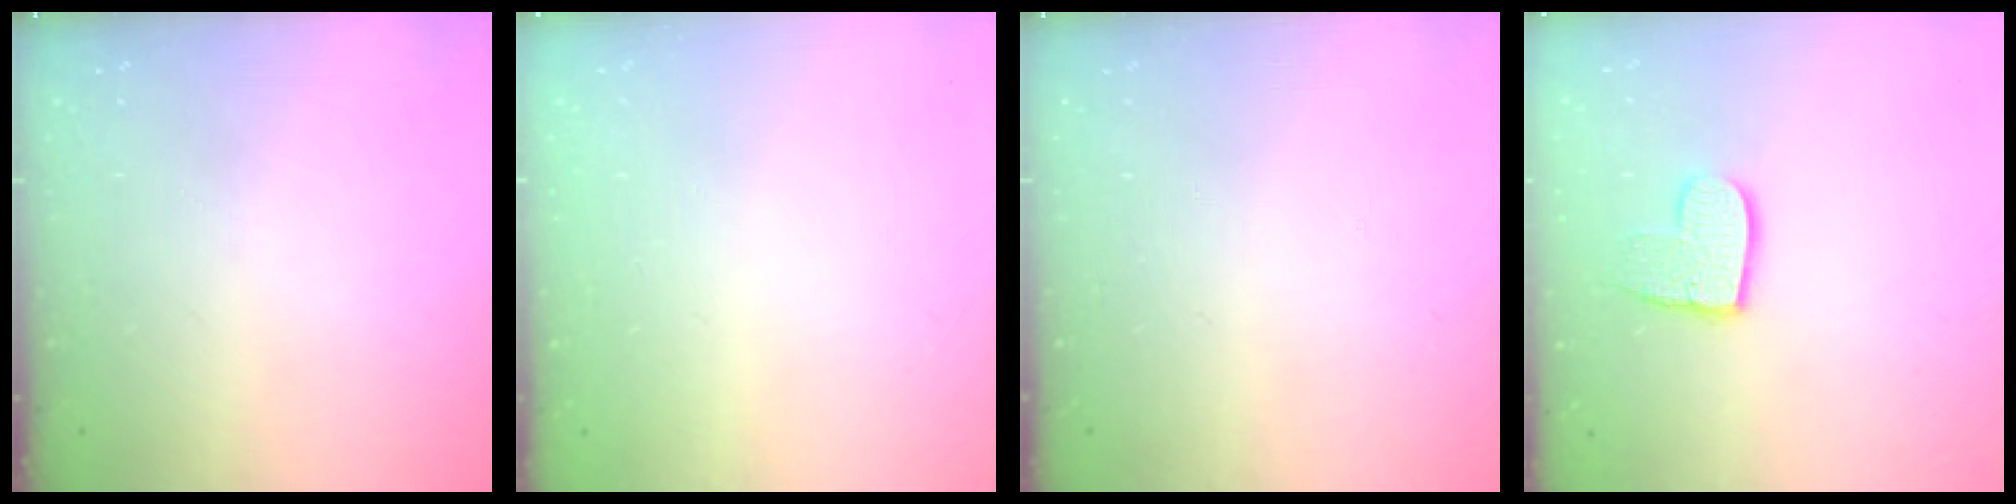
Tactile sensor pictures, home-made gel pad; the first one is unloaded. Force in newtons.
{"total": 0.8, "press": 0.4, "slide": 0.7}
{"total": 0.0}
{"total": 9.2, "press": 9.2, "slide": 0.6}